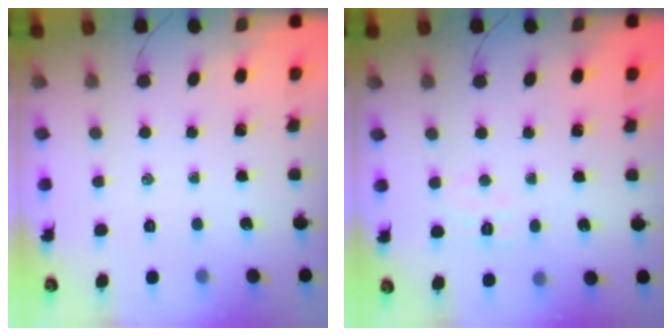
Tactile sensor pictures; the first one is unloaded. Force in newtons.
{"total": 4.7, "press": 4.5, "slide": 1.1}